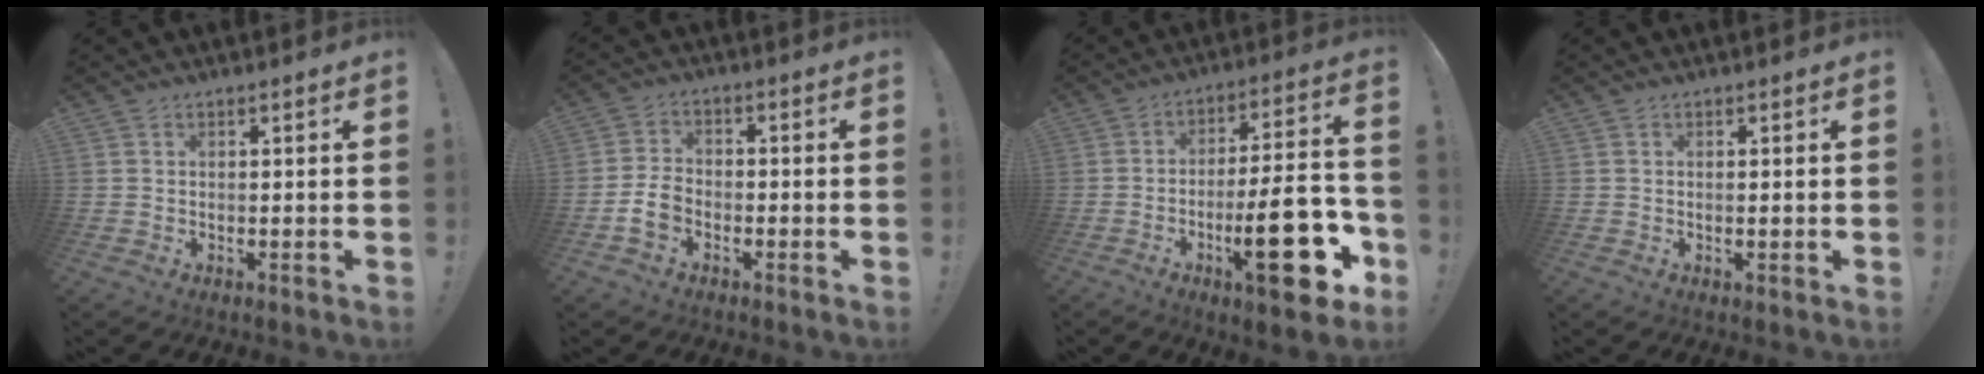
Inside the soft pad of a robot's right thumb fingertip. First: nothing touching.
{"total": 6.2, "force": [-2.9, 3.9, 3.7], "torque": [-0.077, 0.014, -0.051]}
{"total": 22.7, "force": [-7.6, 6.5, 20.4], "torque": [-0.294, 0.034, -0.110]}
{"total": 0.5, "force": [0.1, 0.0, 0.5], "torque": [-0.004, -0.002, 0.001]}